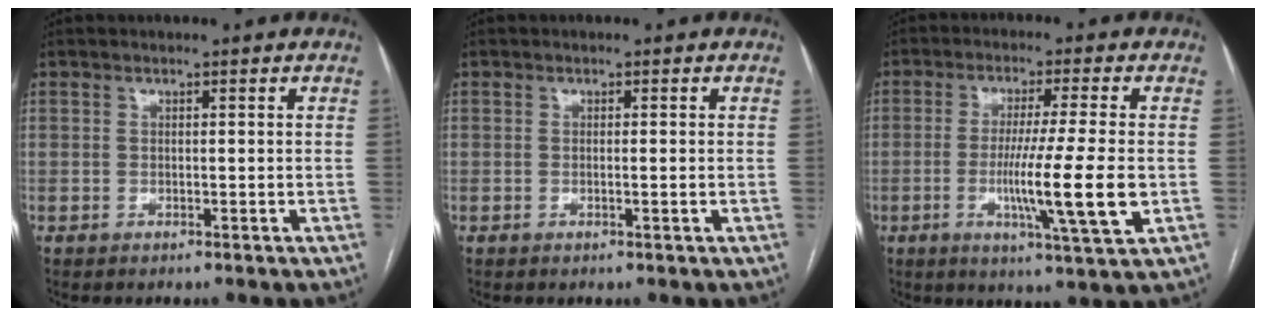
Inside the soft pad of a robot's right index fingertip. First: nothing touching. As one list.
[{"total": 0.9, "force": [-0.2, -0.2, 0.9], "torque": [-0.016, -0.001, -0.002]}, {"total": 11.5, "force": [-2.0, -0.9, 11.3], "torque": [-0.195, -0.028, -0.039]}]